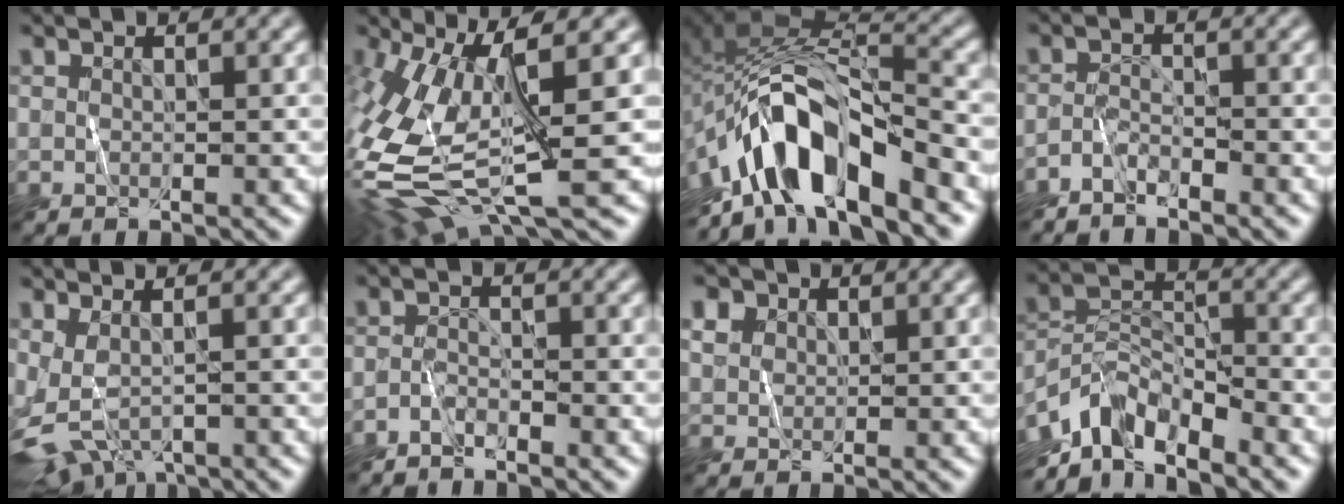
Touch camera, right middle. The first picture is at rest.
{"total": 11.5, "force": [-0.7, 3.7, 10.9], "torque": [-0.249, -0.015, -0.004]}
{"total": 10.5, "force": [-6.1, 3.8, 7.7], "torque": [-0.122, 0.013, -0.113]}
{"total": 1.7, "force": [-1.6, 0.3, 0.6], "torque": [-0.017, 0.006, -0.037]}
{"total": 3.4, "force": [-1.3, 1.7, 2.7], "torque": [-0.060, -0.027, -0.017]}
{"total": 1.4, "force": [-1.3, 0.2, 0.5], "torque": [-0.015, 0.005, -0.030]}
{"total": 2.2, "force": [1.1, 1.7, 0.7], "torque": [-0.020, 0.009, 0.014]}
{"total": 6.6, "force": [-5.0, 2.7, 3.4], "torque": [-0.053, -0.003, -0.105]}